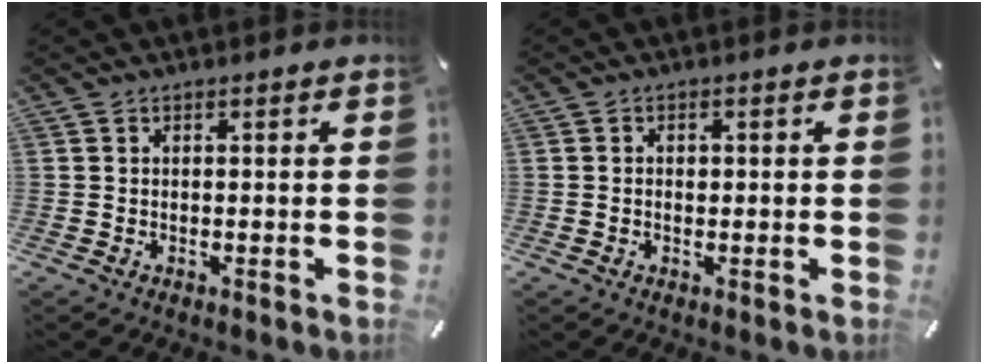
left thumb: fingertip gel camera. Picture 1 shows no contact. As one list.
[{"total": 1.2, "force": [-0.1, 0.9, 0.9], "torque": [-0.018, 0.003, -0.003]}]